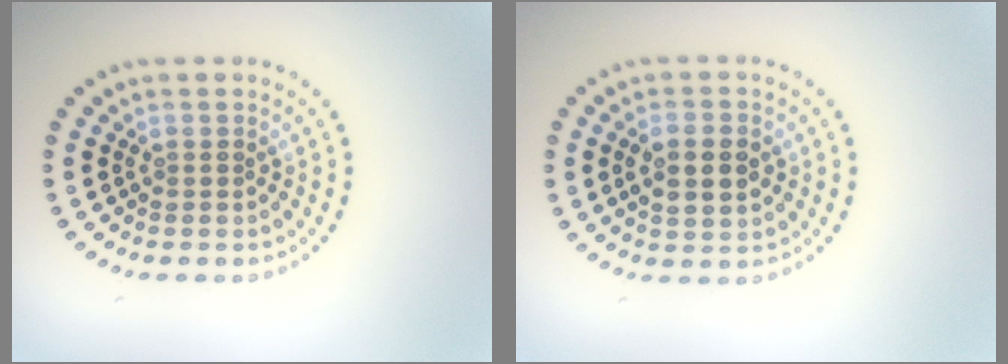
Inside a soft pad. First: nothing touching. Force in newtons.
{"total": 3.4, "press": 3.4, "slide": 0.3}